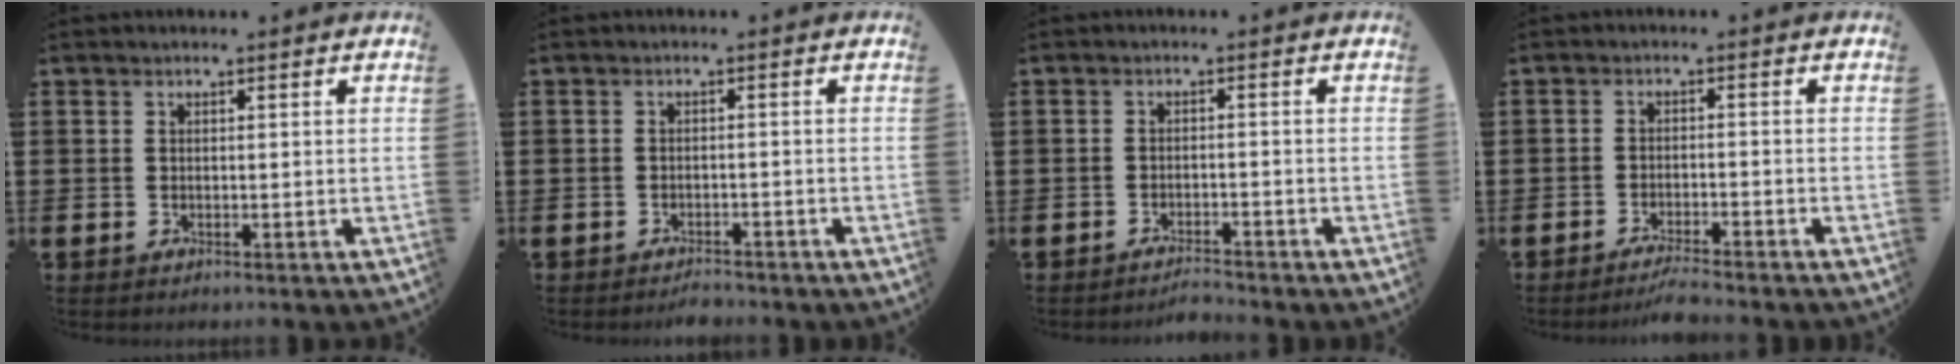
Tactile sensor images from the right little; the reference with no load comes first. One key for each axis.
{"total": 1.4, "fx": -1.4, "fy": 0.2, "fz": 0.0, "tx": -0.006, "ty": 0.002, "tz": -0.029}
{"total": 1.7, "fx": -1.7, "fy": 0.0, "fz": 0.2, "tx": -0.008, "ty": 0.003, "tz": -0.035}
{"total": 2.4, "fx": -2.3, "fy": -0.2, "fz": 0.9, "tx": -0.015, "ty": 0.005, "tz": -0.045}